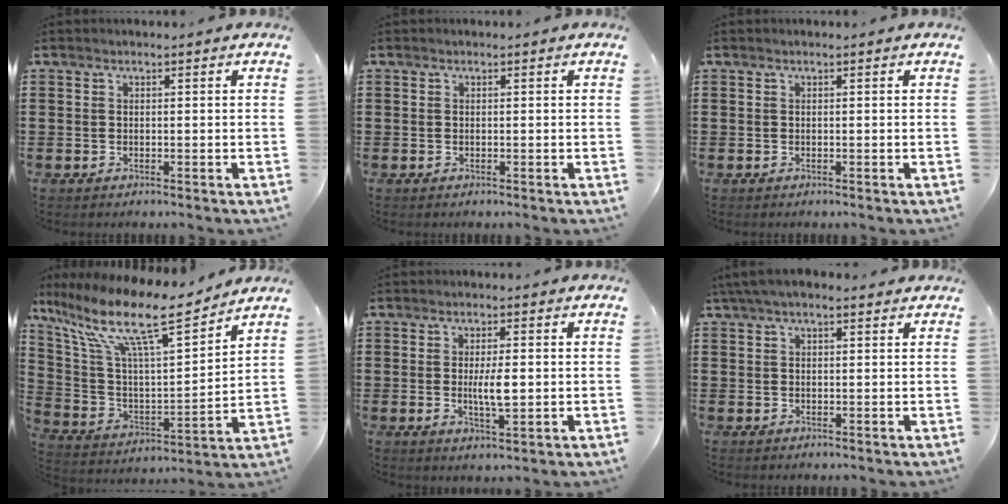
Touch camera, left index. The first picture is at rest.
{"total": 0.0}
{"total": 0.0}
{"total": 13.8, "force": [9.5, 2.5, 9.7], "torque": [-0.224, -0.054, 0.154]}
{"total": 4.6, "force": [0.1, 1.2, 4.5], "torque": [-0.073, -0.003, -0.001]}
{"total": 2.9, "force": [2.0, 1.3, 1.7], "torque": [-0.039, 0.007, 0.037]}